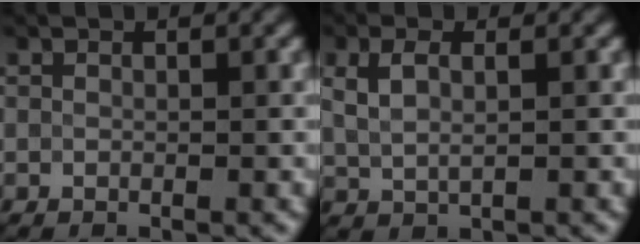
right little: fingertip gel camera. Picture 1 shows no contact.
{"total": 2.8, "force": [1.1, 1.4, 2.1], "torque": [-0.047, 0.003, 0.024]}